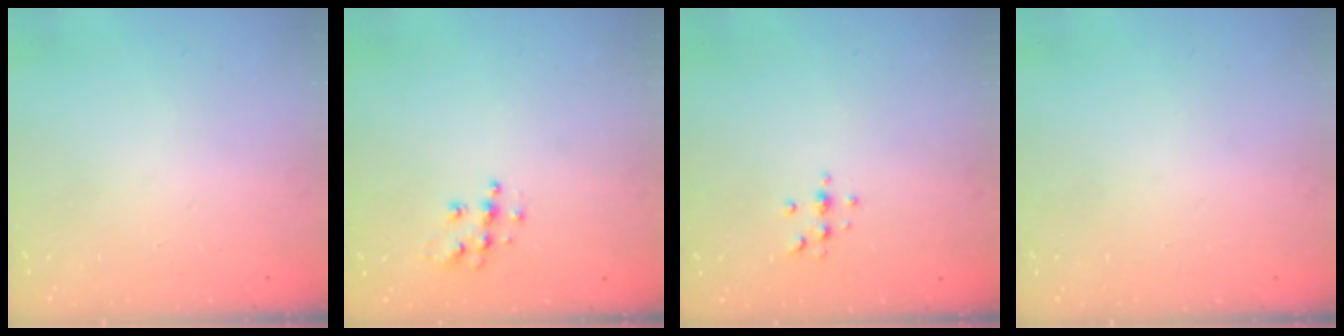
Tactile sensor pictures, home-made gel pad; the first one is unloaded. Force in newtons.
{"total": 7.7, "press": 7.7, "slide": 0.3}
{"total": 3.9, "press": 3.8, "slide": 0.5}
{"total": 0.0}